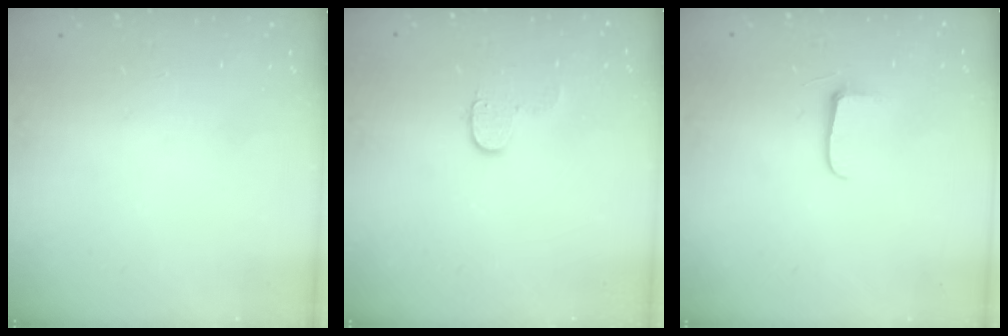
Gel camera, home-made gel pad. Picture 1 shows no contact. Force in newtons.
{"total": 6.1, "press": 6.1, "slide": 0.4}
{"total": 5.8, "press": 5.8, "slide": 0.9}